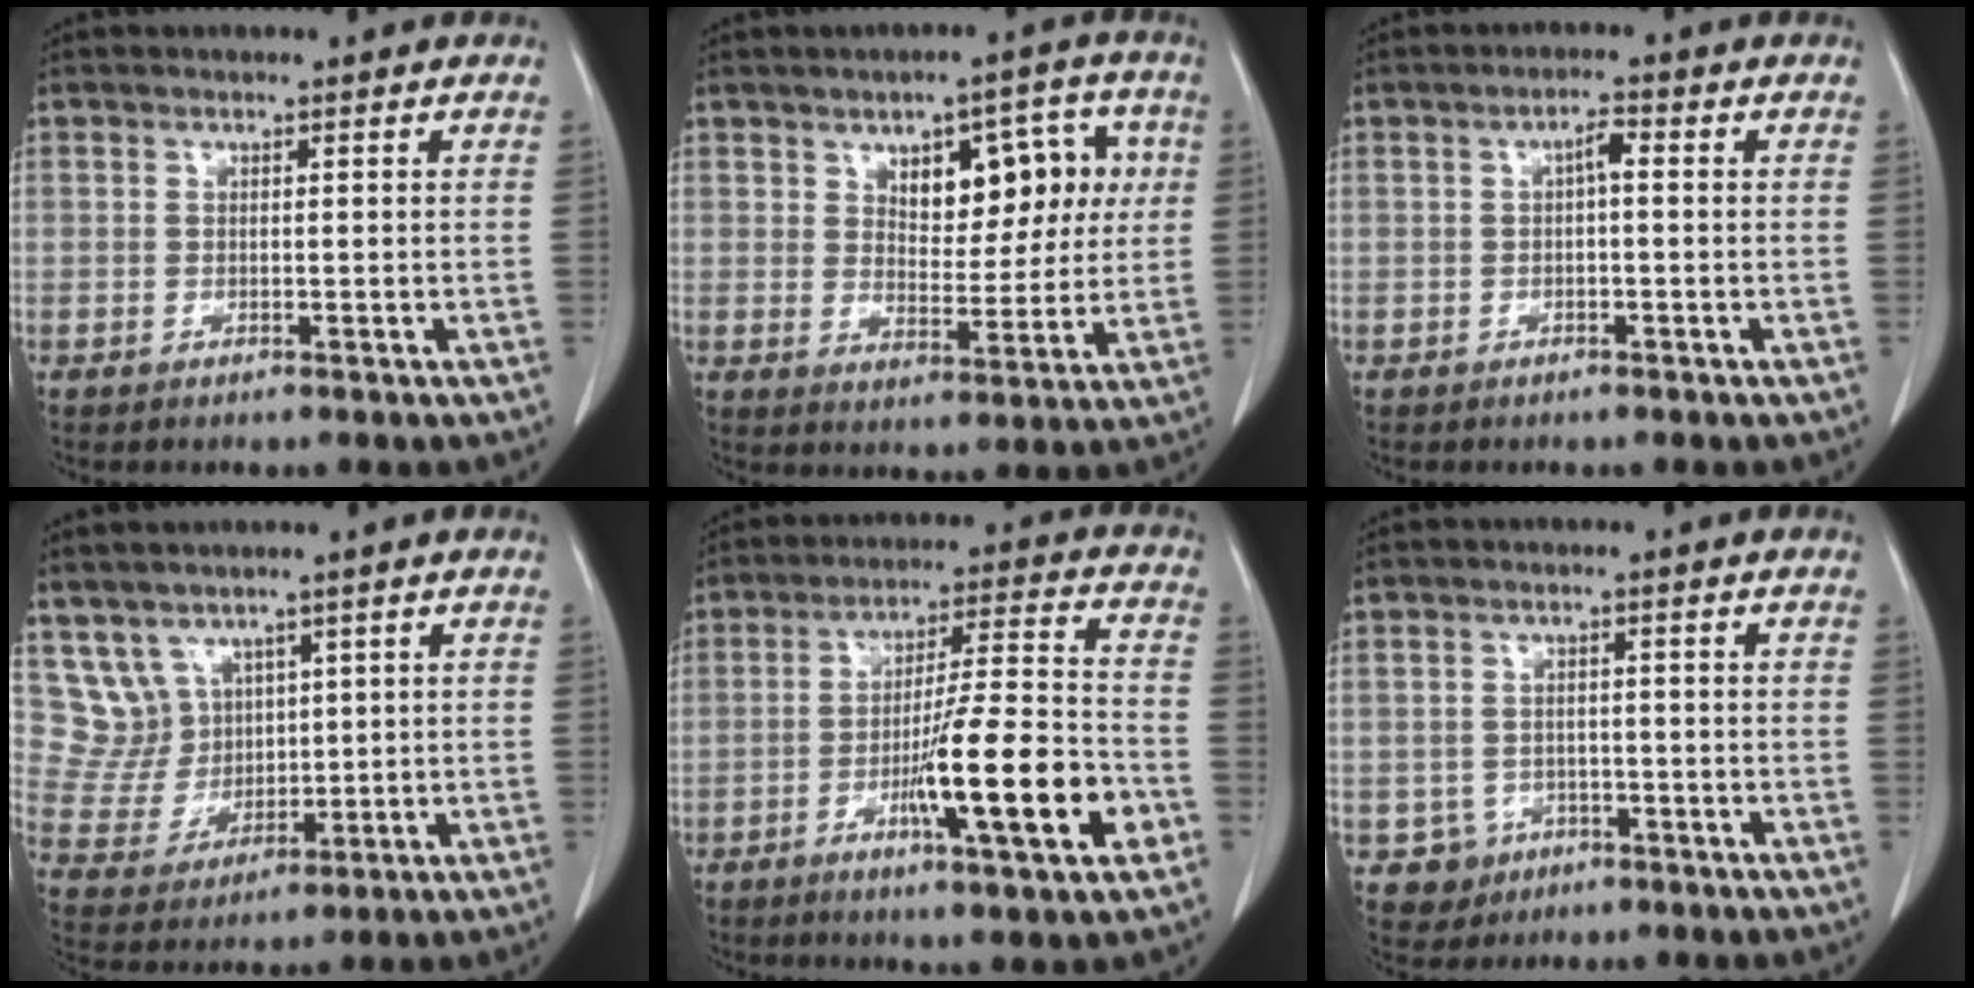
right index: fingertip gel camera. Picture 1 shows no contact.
{"total": 10.2, "force": [3.3, 5.4, 8.0], "torque": [-0.100, 0.023, 0.052]}
{"total": 2.0, "force": [0.1, 0.6, 1.9], "torque": [-0.038, 0.009, 0.003]}
{"total": 6.6, "force": [3.9, 5.3, 0.2], "torque": [-0.017, 0.022, 0.091]}
{"total": 15.6, "force": [-5.5, 0.8, 14.6], "torque": [-0.241, -0.007, -0.089]}
{"total": 2.5, "force": [-1.0, 2.3, 0.0], "torque": [0.001, 0.009, -0.012]}